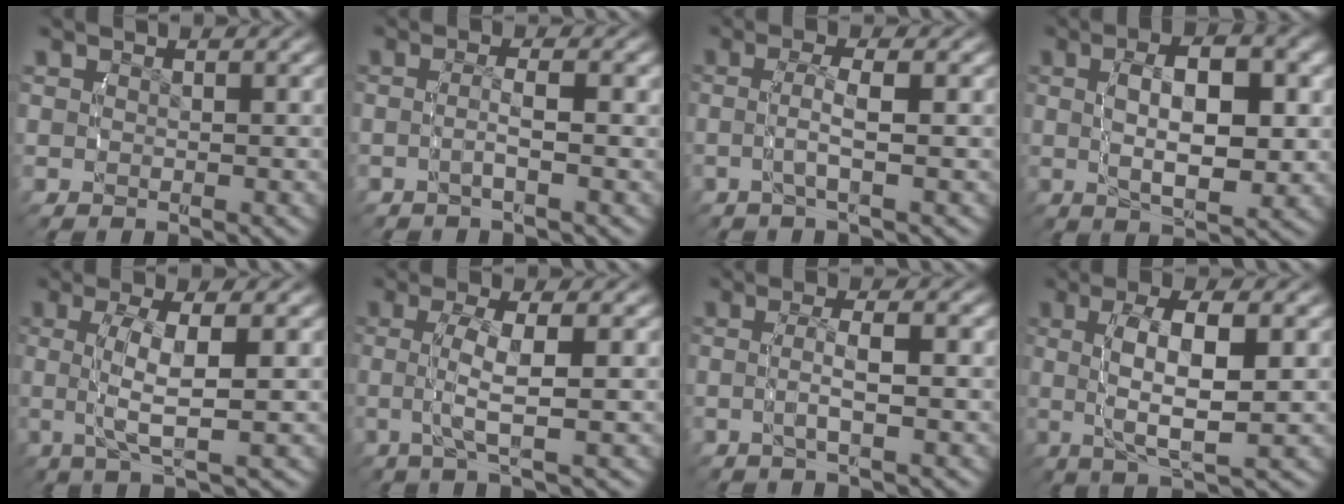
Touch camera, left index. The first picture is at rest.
{"total": 1.8, "force": [-0.7, 0.0, 1.6], "torque": [-0.035, 0.005, -0.017]}
{"total": 2.4, "force": [-0.3, 0.1, 2.4], "torque": [-0.051, 0.008, -0.014]}
{"total": 7.3, "force": [0.0, 3.3, 6.5], "torque": [-0.101, 0.003, -0.003]}
{"total": 4.5, "force": [-0.1, 1.0, 4.4], "torque": [-0.091, 0.002, -0.004]}
{"total": 3.8, "force": [0.0, 0.6, 3.8], "torque": [-0.082, 0.001, -0.005]}
{"total": 2.2, "force": [-0.4, 0.1, 2.2], "torque": [-0.043, 0.008, -0.015]}
{"total": 6.3, "force": [-0.1, 2.1, 5.9], "torque": [-0.108, 0.004, -0.003]}